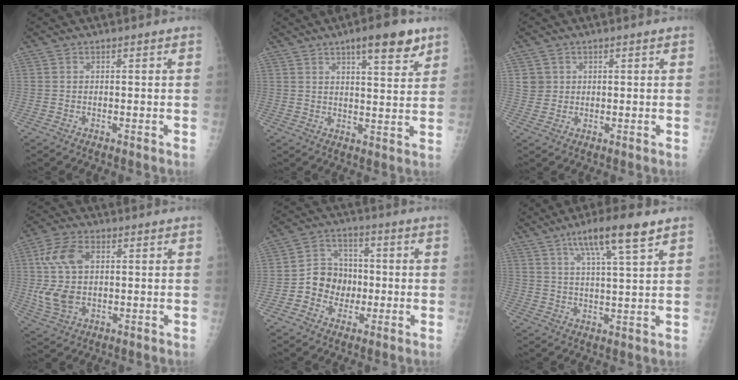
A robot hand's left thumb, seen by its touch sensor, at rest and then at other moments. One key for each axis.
{"total": 9.1, "fx": 5.6, "fy": 2.5, "fz": 6.8, "tx": -0.079, "ty": -0.028, "tz": 0.079}
{"total": 2.7, "fx": 0.8, "fy": 2.6, "fz": 0.2, "tx": 0.018, "ty": 0.000, "tz": 0.013}
{"total": 11.2, "fx": 1.5, "fy": 6.9, "fz": 8.7, "tx": -0.173, "ty": 0.005, "tz": 0.030}
{"total": 9.1, "fx": -1.8, "fy": 8.1, "fz": 3.8, "tx": -0.021, "ty": 0.026, "tz": -0.042}
{"total": 10.2, "fx": 6.0, "fy": 1.2, "fz": 8.2, "tx": -0.140, "ty": -0.018, "tz": 0.103}